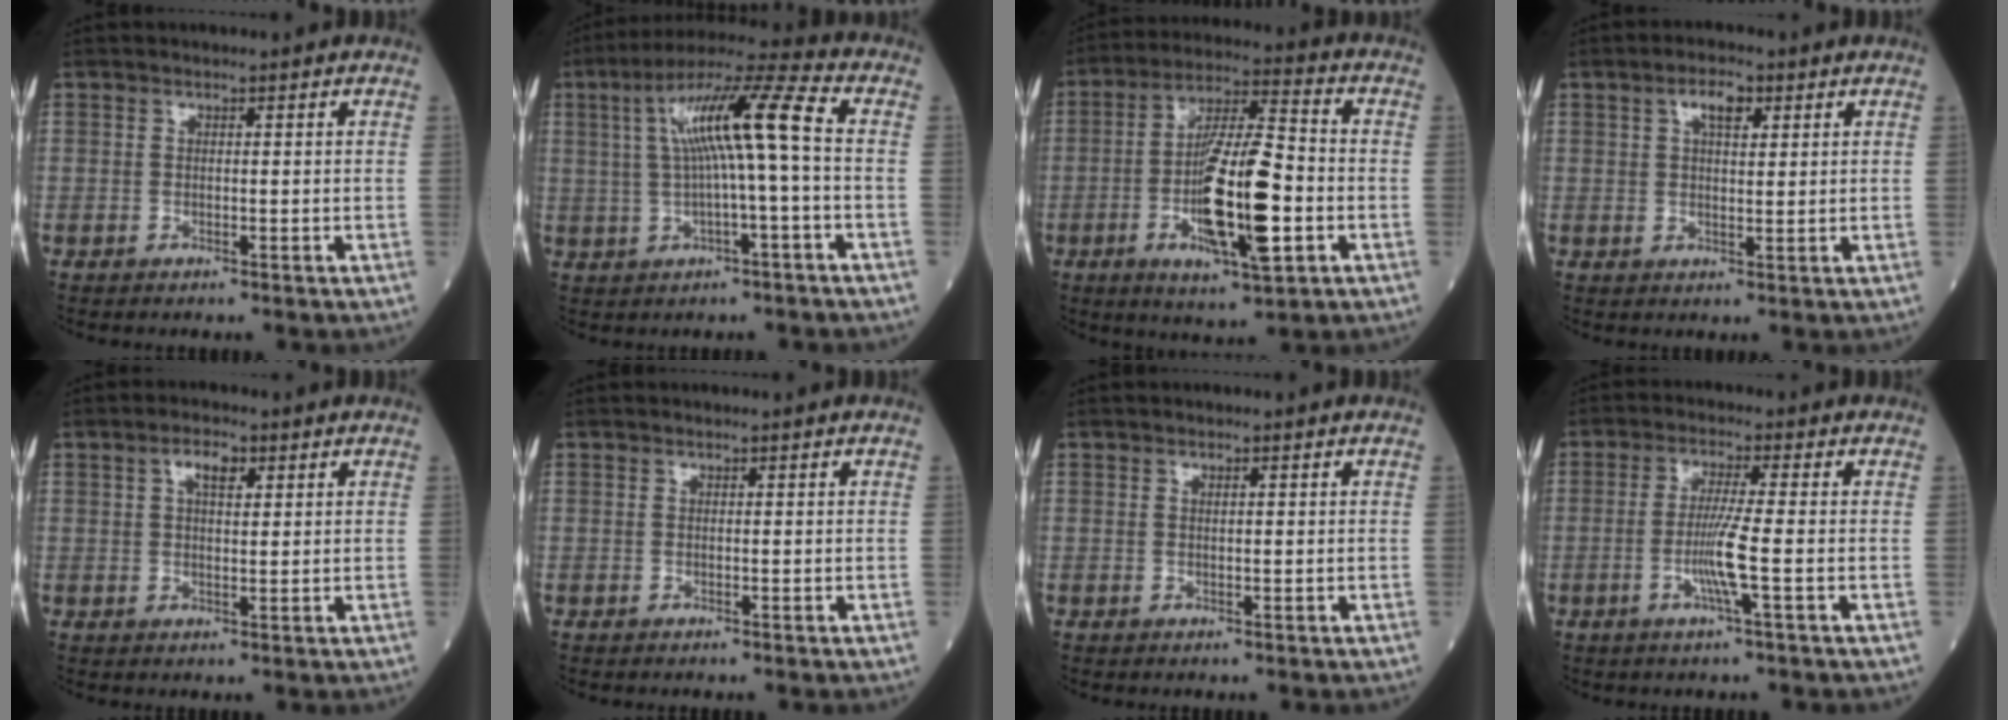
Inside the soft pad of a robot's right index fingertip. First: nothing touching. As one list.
[{"total": 13.0, "force": [1.4, 0.8, 12.9], "torque": [-0.234, 0.031, 0.024]}, {"total": 15.8, "force": [-3.8, 2.8, 15.0], "torque": [-0.277, -0.007, -0.062]}, {"total": 4.4, "force": [2.1, 1.8, 3.4], "torque": [-0.068, 0.006, 0.037]}, {"total": 3.9, "force": [1.8, 1.6, 3.1], "torque": [-0.061, 0.005, 0.031]}, {"total": 0.0}, {"total": 0.9, "force": [0.3, 0.2, 0.7], "torque": [-0.018, 0.000, 0.008]}, {"total": 8.4, "force": [-2.2, -0.8, 8.0], "torque": [-0.161, -0.013, -0.044]}]